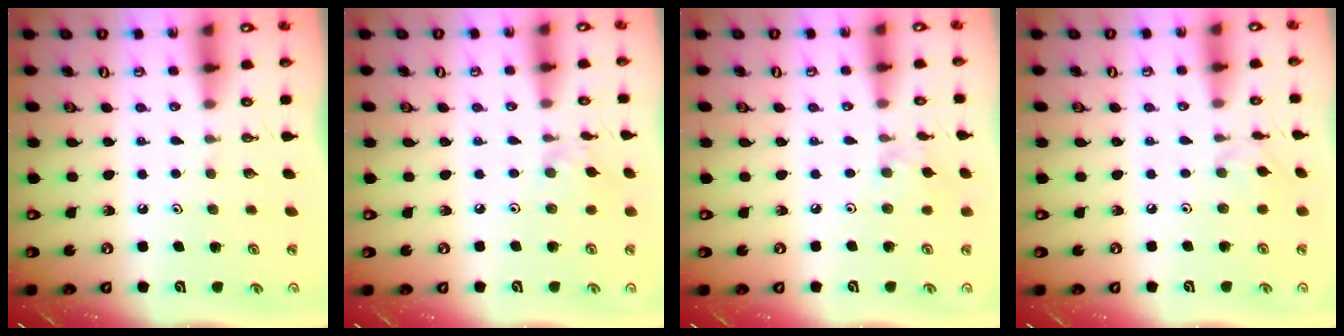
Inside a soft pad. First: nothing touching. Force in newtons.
{"total": 2.0, "press": 2.0, "slide": 0.4}
{"total": 3.7, "press": 3.7, "slide": 0.5}
{"total": 2.1, "press": 2.1, "slide": 0.4}